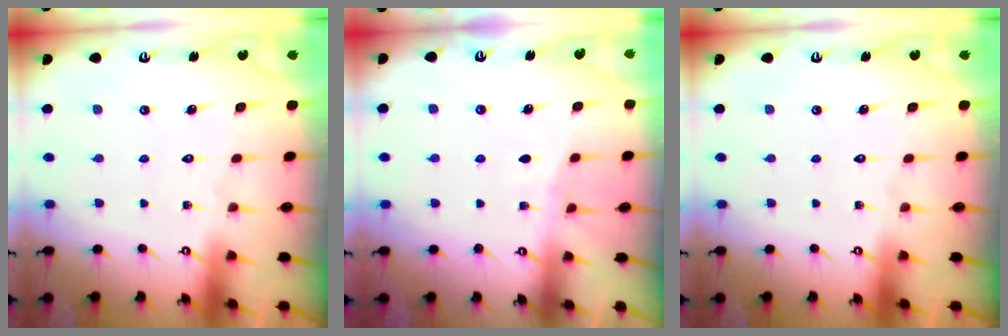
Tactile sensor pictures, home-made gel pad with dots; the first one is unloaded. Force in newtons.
{"total": 3.3, "press": 3.3, "slide": 0.4}
{"total": 0.0}